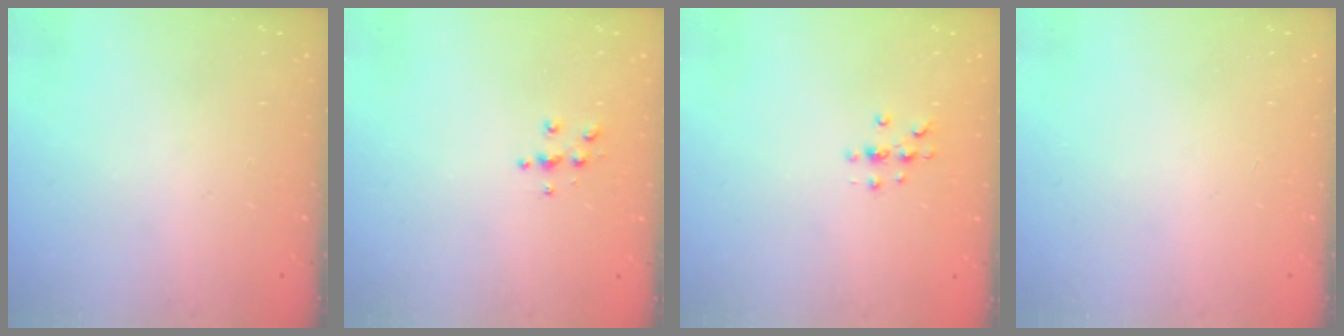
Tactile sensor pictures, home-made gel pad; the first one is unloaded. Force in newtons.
{"total": 4.9, "press": 4.9, "slide": 0.5}
{"total": 4.2, "press": 4.2, "slide": 0.5}
{"total": 0.0}